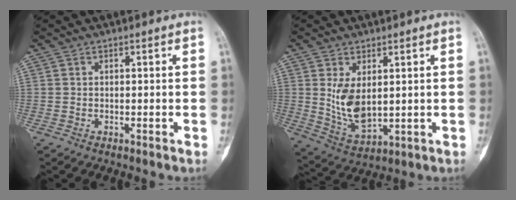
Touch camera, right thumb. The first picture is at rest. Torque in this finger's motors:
{"motor_torque": [-0.36, 0.70, 0.31, 0.30, 0.08]}